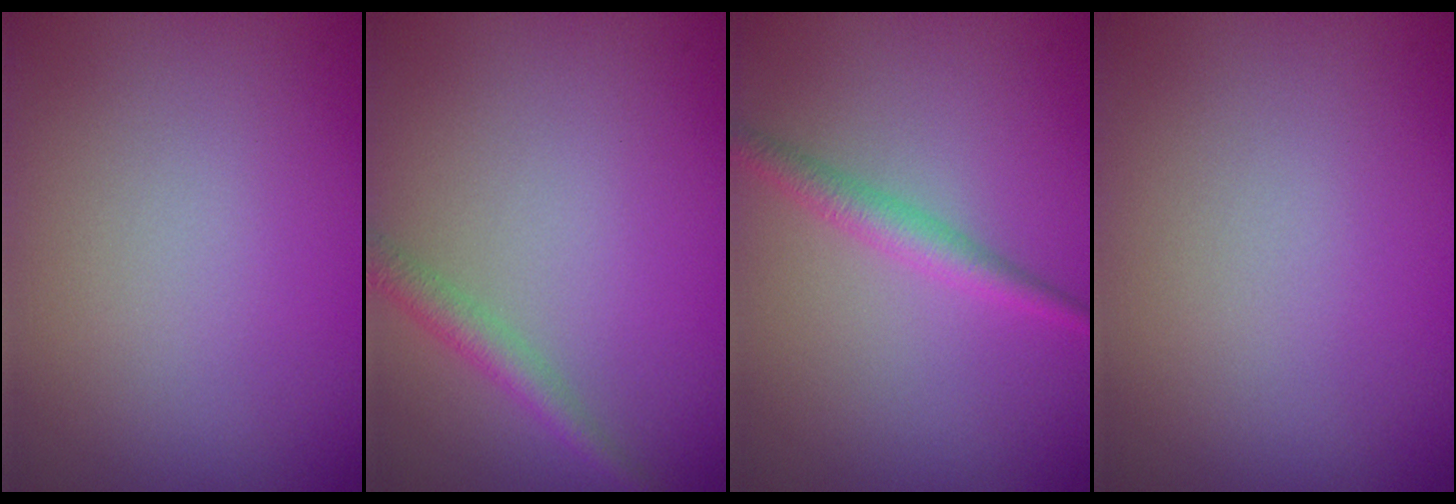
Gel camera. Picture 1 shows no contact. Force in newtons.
{"total": 1.9, "press": 1.9, "slide": 0.0}
{"total": 2.0, "press": 2.0, "slide": 0.0}
{"total": 0.0}